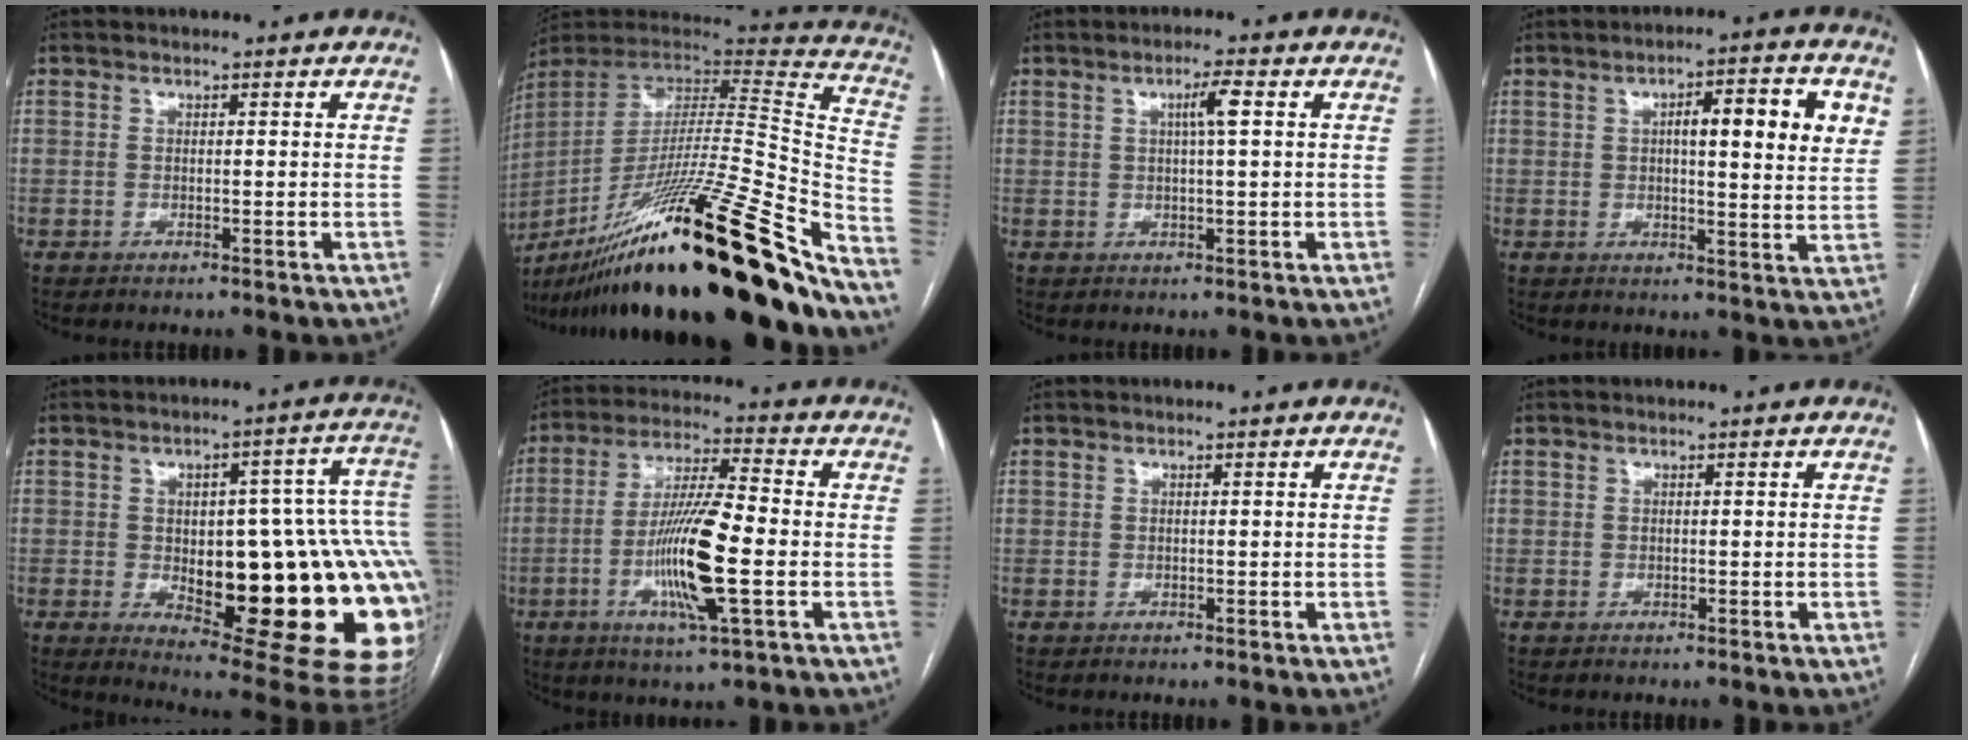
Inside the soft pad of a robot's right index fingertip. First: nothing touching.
{"total": 45.2, "force": [-30.4, 5.3, 33.0], "torque": [-0.490, -0.080, -0.472]}
{"total": 3.5, "force": [1.1, 0.2, 3.3], "torque": [-0.058, 0.003, 0.017]}
{"total": 10.9, "force": [3.6, 2.0, 10.1], "torque": [-0.140, 0.011, 0.045]}
{"total": 28.4, "force": [-4.5, 8.8, 26.6], "torque": [-0.246, 0.025, -0.038]}
{"total": 13.4, "force": [-3.1, 1.0, 13.0], "torque": [-0.253, -0.010, -0.061]}
{"total": 0.0}
{"total": 0.0}